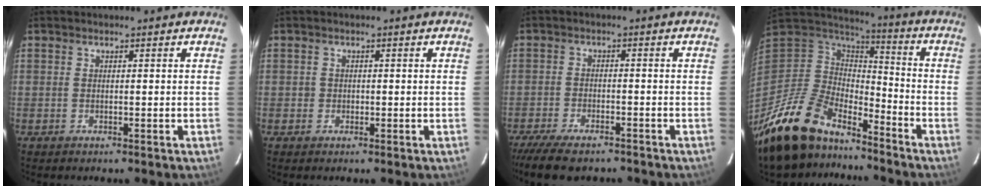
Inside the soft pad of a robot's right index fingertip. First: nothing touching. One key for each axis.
{"total": 1.1, "fx": -0.3, "fy": 1.1, "fz": 0.1, "tx": 0.001, "ty": 0.001, "tz": -0.003}
{"total": 10.3, "fx": -8.7, "fy": 2.6, "fz": 4.8, "tx": -0.119, "ty": -0.031, "tz": -0.148}
{"total": 21.7, "fx": -16.5, "fy": 9.1, "fz": 10.7, "tx": -0.241, "ty": -0.022, "tz": -0.296}